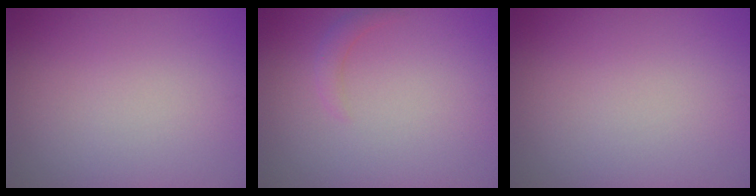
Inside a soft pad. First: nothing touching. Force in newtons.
{"total": 1.3, "press": 1.3, "slide": 0.1}
{"total": 0.0}